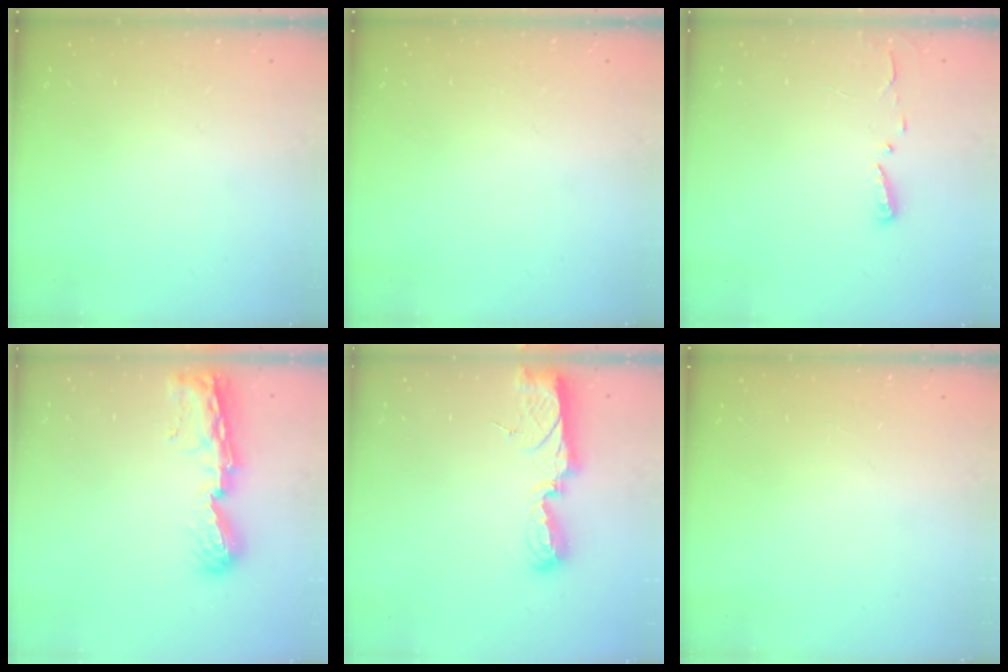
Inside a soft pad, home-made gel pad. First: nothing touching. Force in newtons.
{"total": 0.0}
{"total": 3.0, "press": 2.9, "slide": 0.3}
{"total": 9.3, "press": 9.3, "slide": 1.0}
{"total": 9.8, "press": 9.7, "slide": 0.9}
{"total": 0.0}